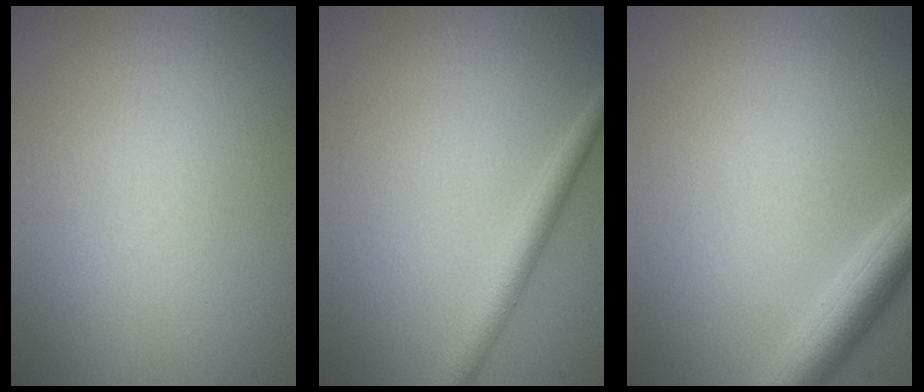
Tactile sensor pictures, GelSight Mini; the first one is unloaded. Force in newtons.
{"total": 2.7, "press": 2.7, "slide": 0.2}
{"total": 4.1, "press": 4.1, "slide": 0.2}